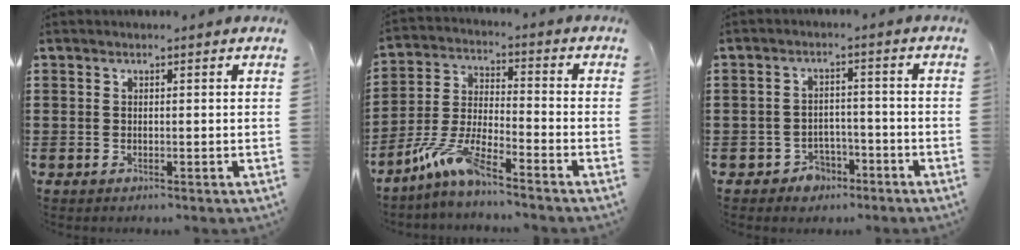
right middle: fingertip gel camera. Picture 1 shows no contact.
{"total": 8.0, "force": [-6.4, 0.5, 4.8], "torque": [-0.123, -0.017, -0.132]}
{"total": 3.2, "force": [-2.7, 1.7, 0.5], "torque": [-0.018, 0.004, -0.056]}